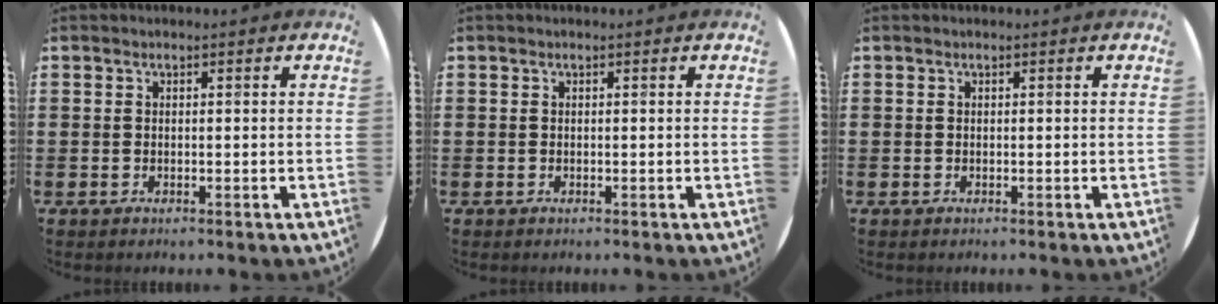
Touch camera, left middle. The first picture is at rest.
{"total": 0.0}
{"total": 0.0}